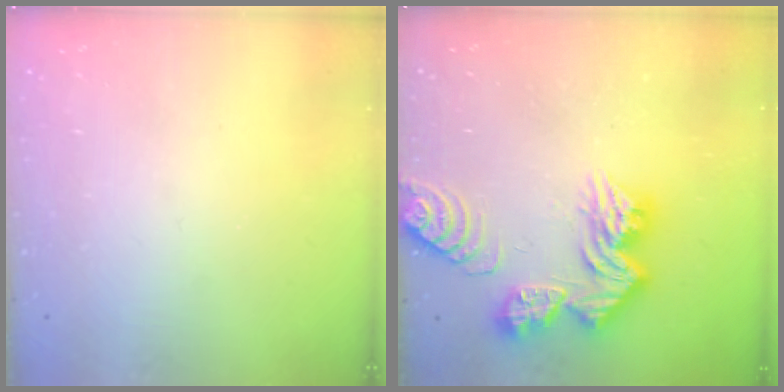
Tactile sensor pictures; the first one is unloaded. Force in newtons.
{"total": 14.3, "press": 14.3, "slide": 1.5}